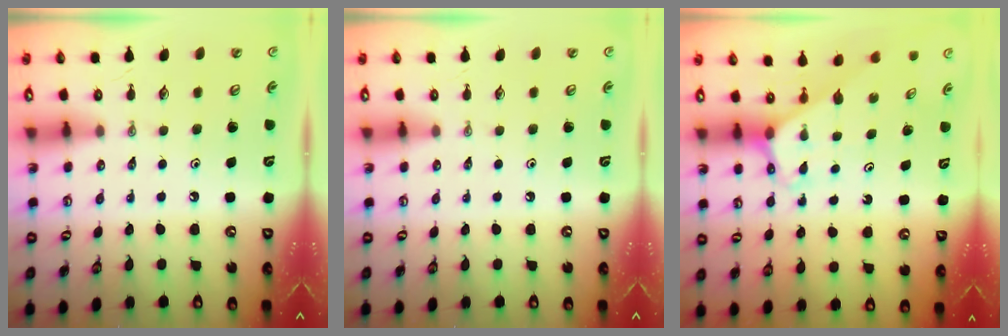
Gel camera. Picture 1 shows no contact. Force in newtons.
{"total": 0.0}
{"total": 3.1, "press": 3.1, "slide": 0.2}